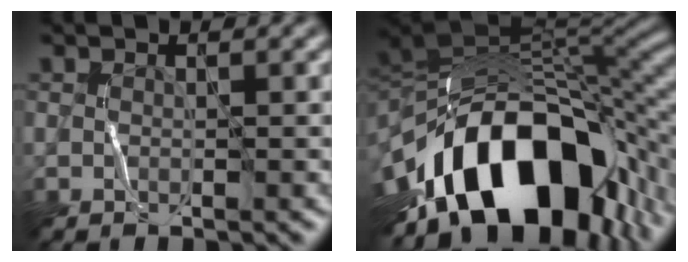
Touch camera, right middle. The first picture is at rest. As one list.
[{"total": 16.1, "force": [-6.5, 9.3, 11.4], "torque": [-0.181, 0.018, -0.106]}]